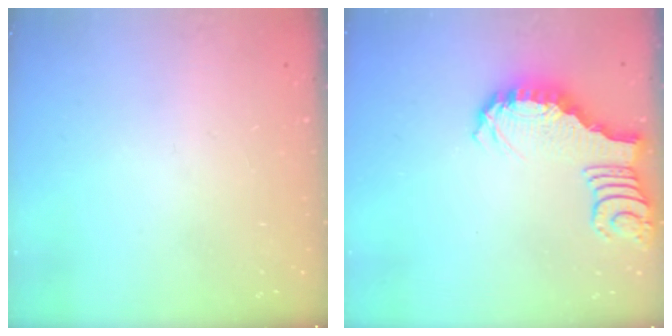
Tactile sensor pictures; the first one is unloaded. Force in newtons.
{"total": 2.9, "press": 2.8, "slide": 0.5}